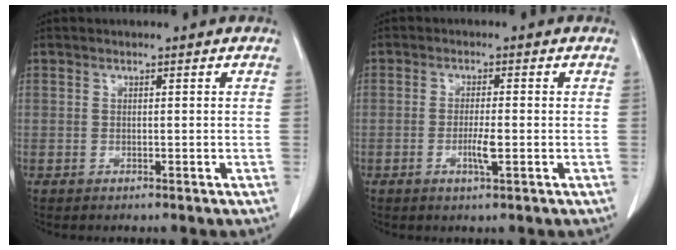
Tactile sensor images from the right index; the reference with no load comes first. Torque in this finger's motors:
{"motor_torque": [-0.11, 0.08, -0.02, 0.02]}